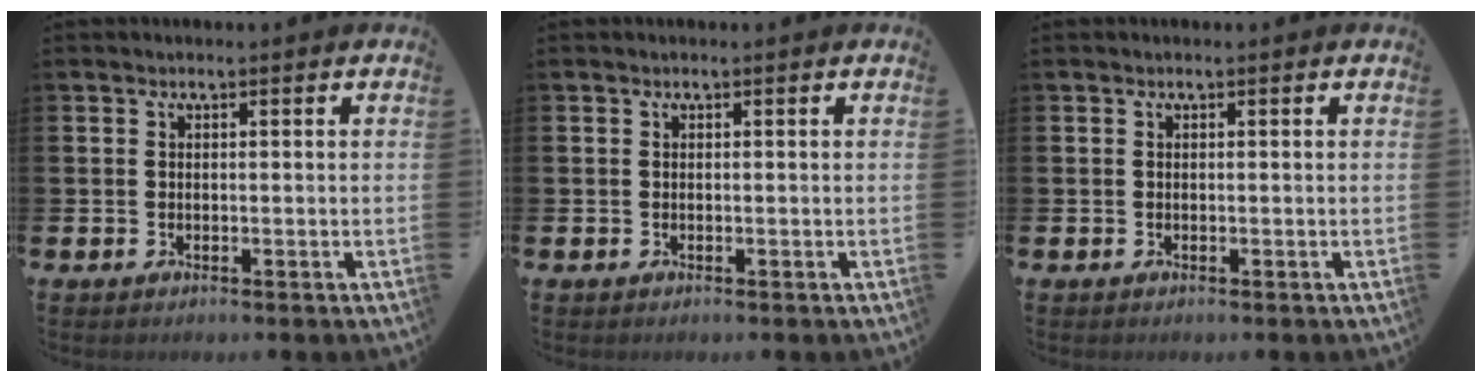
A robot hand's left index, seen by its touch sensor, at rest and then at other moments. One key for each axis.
{"total": 0.0}
{"total": 0.0}